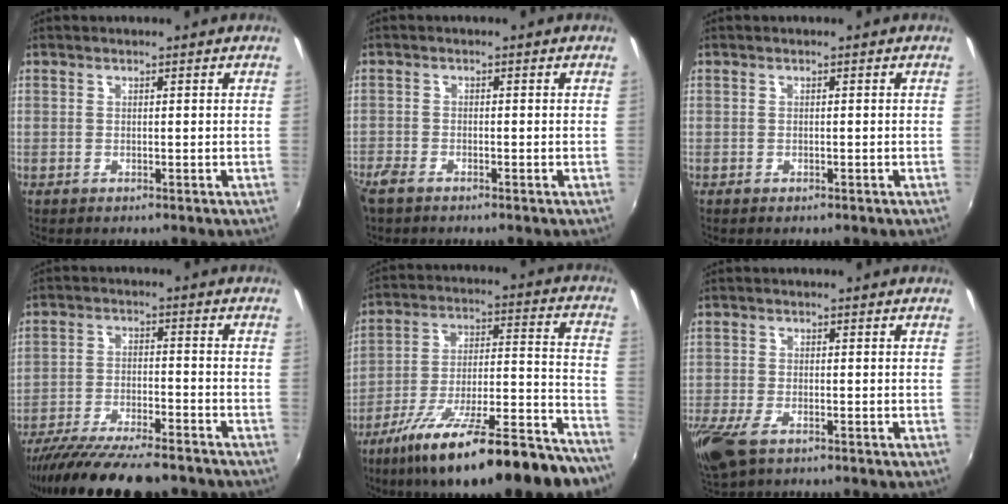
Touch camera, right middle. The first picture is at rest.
{"total": 3.3, "force": [-2.6, 1.3, 1.5], "torque": [-0.041, -0.010, -0.056]}
{"total": 0.5, "force": [-0.4, 0.2, 0.2], "torque": [-0.005, -0.002, -0.007]}
{"total": 17.5, "force": [-14.8, 3.3, 8.7], "torque": [-0.173, -0.039, -0.235]}
{"total": 27.4, "force": [-20.5, 5.3, 17.4], "torque": [-0.260, -0.039, -0.304]}
{"total": 7.6, "force": [-4.6, 3.3, 5.0], "torque": [-0.125, -0.030, -0.088]}